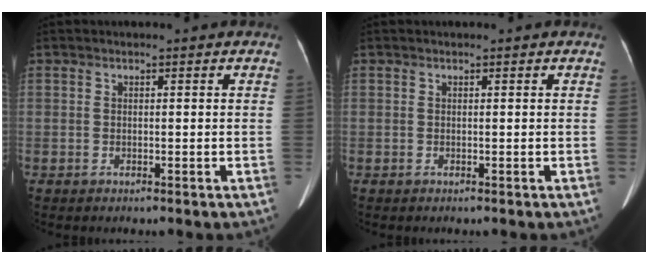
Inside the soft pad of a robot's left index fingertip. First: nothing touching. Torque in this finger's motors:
{"motor_torque": [0.02, 0.02, 0.00, 0.00]}